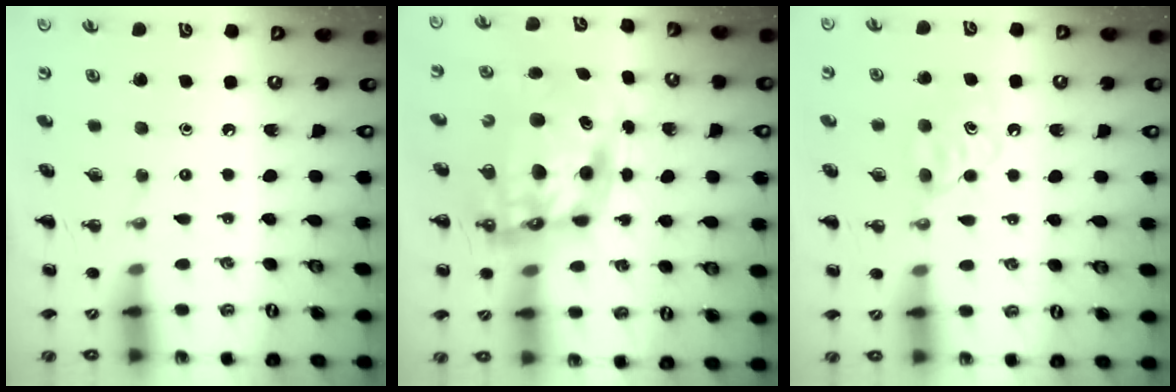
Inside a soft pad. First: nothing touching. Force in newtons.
{"total": 12.6, "press": 12.2, "slide": 3.4}
{"total": 5.8, "press": 5.6, "slide": 1.6}